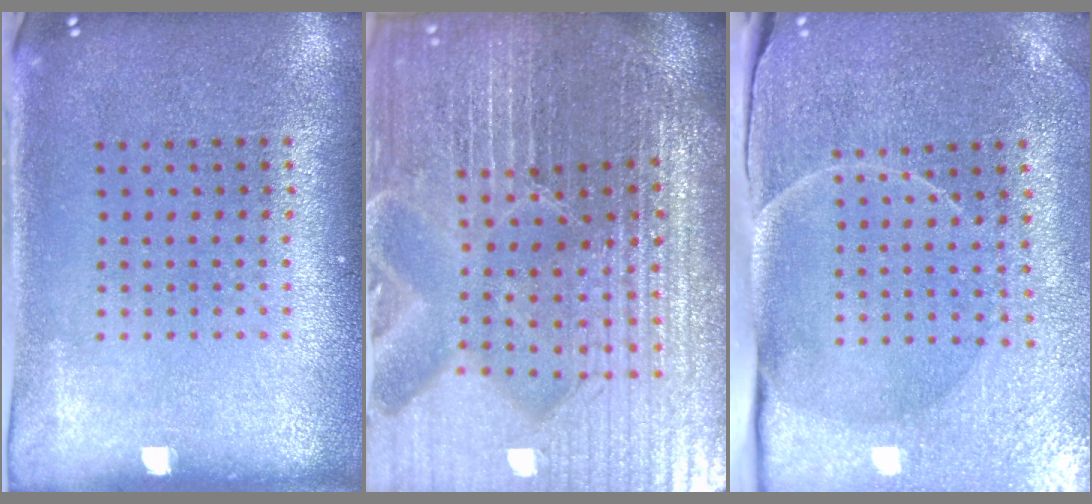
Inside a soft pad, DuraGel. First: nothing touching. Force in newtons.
{"total": 7.2, "press": 6.3, "slide": 3.5}
{"total": 3.6, "press": 3.6, "slide": 0.6}